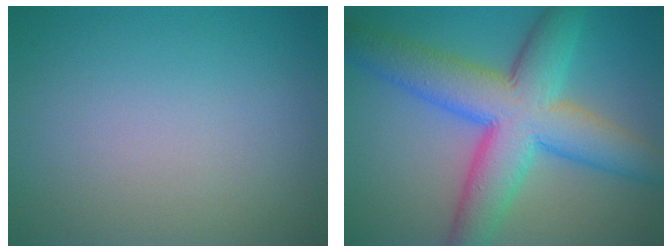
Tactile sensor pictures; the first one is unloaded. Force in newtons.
{"total": 10.2, "press": 10.2, "slide": 0.2}